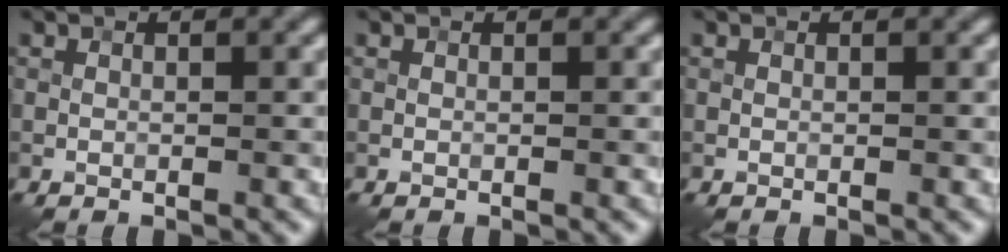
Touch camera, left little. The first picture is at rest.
{"total": 0.0}
{"total": 0.0}